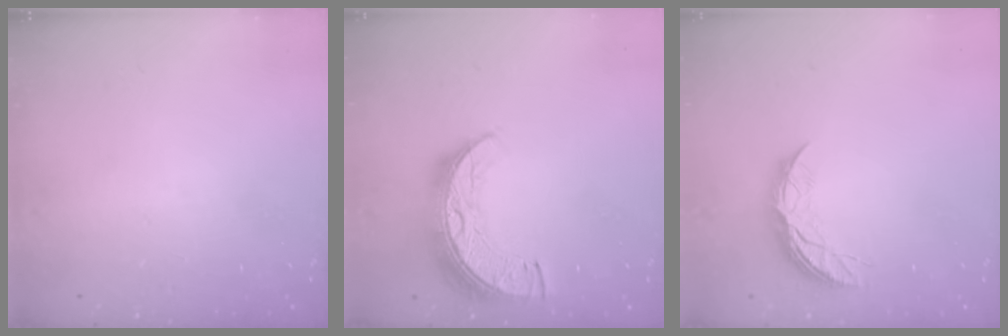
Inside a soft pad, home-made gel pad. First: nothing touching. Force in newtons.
{"total": 12.3, "press": 12.3, "slide": 0.9}
{"total": 8.8, "press": 8.8, "slide": 0.5}